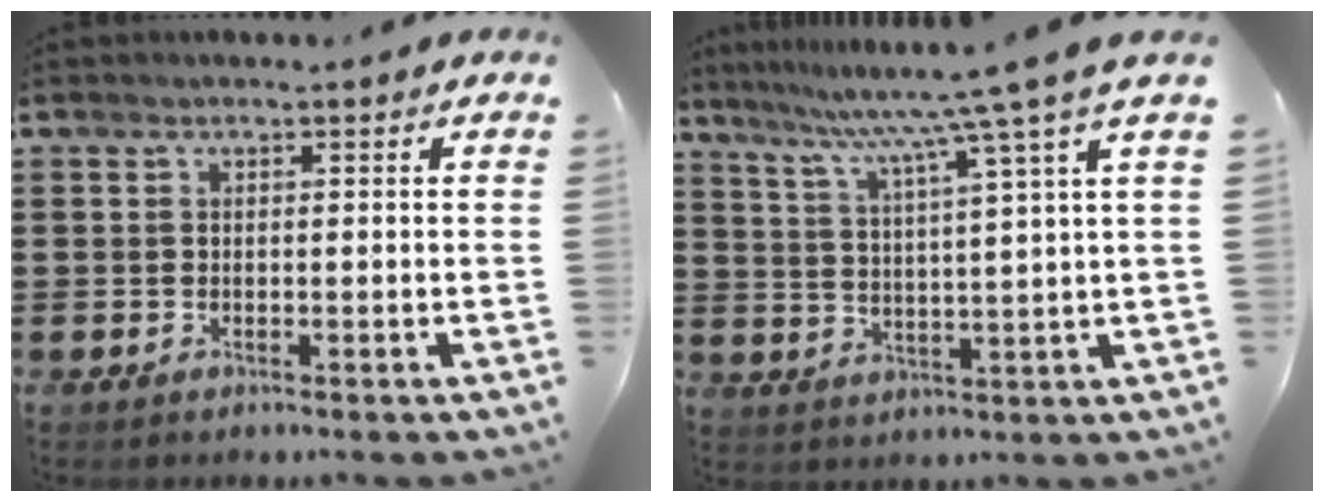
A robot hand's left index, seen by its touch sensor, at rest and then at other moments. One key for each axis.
{"total": 9.0, "fx": 6.9, "fy": -2.1, "fz": 5.3, "tx": -0.130, "ty": -0.039, "tz": 0.105}